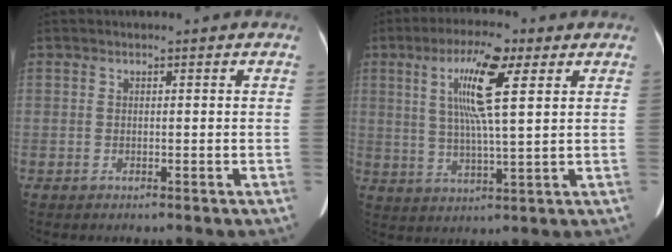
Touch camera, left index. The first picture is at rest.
{"total": 10.1, "force": [3.6, 1.0, 9.3], "torque": [-0.176, 0.006, 0.062]}